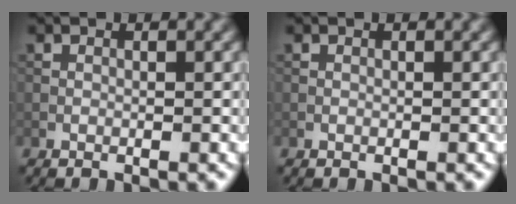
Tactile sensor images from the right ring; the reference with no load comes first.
{"total": 0.0}